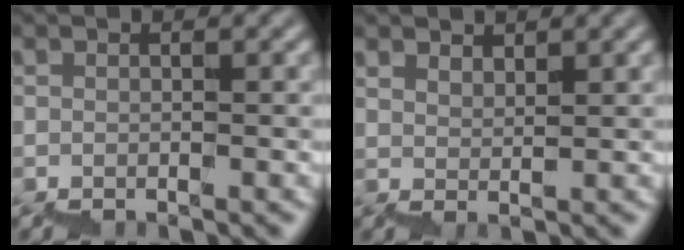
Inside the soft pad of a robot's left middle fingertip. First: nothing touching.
{"total": 2.0, "force": [2.0, 0.0, 0.0], "torque": [0.009, 0.004, 0.039]}